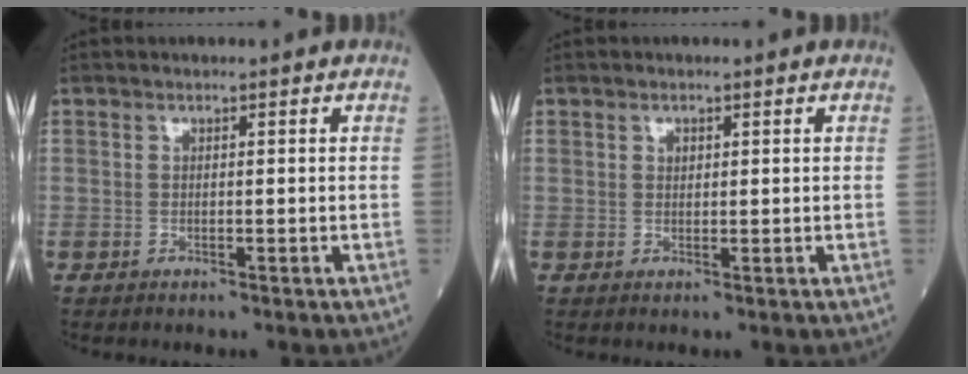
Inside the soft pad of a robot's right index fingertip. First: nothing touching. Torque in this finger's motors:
{"motor_torque": [-0.29, -0.10, -0.04, -0.01]}